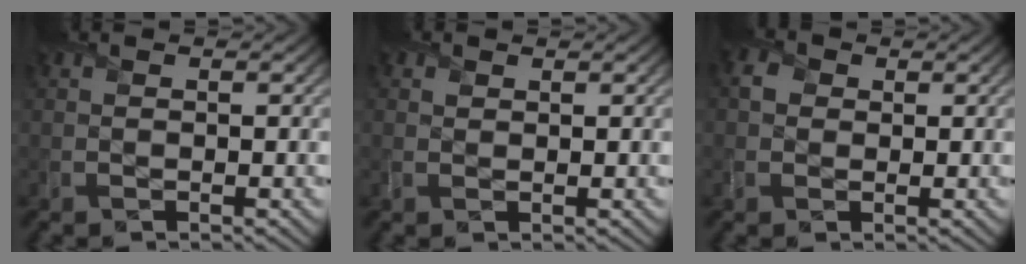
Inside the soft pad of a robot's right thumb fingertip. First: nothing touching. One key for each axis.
{"total": 0.8, "fx": 0.6, "fy": 0.5, "fz": 0.3, "tx": -0.008, "ty": 0.001, "tz": 0.011}
{"total": 2.2, "fx": 0.4, "fy": 2.0, "fz": 0.9, "tx": -0.026, "ty": 0.005, "tz": 0.000}